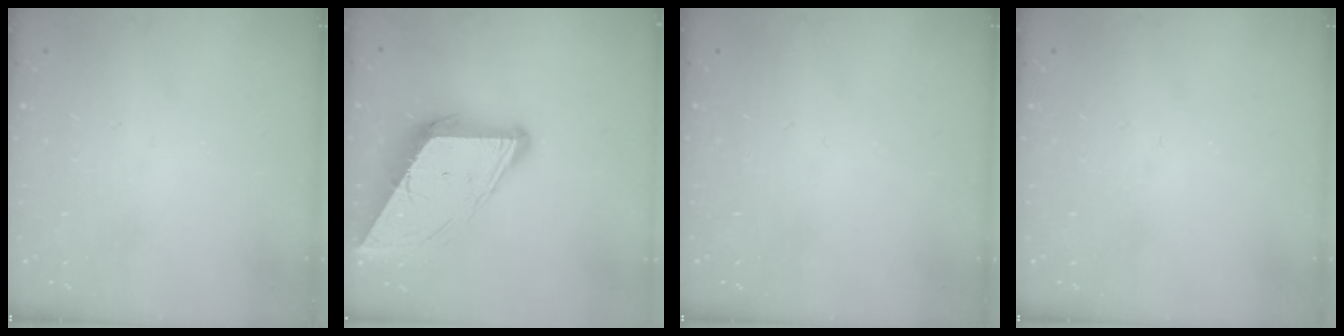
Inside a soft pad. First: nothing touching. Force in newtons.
{"total": 10.9, "press": 10.8, "slide": 1.0}
{"total": 0.0}
{"total": 0.0}